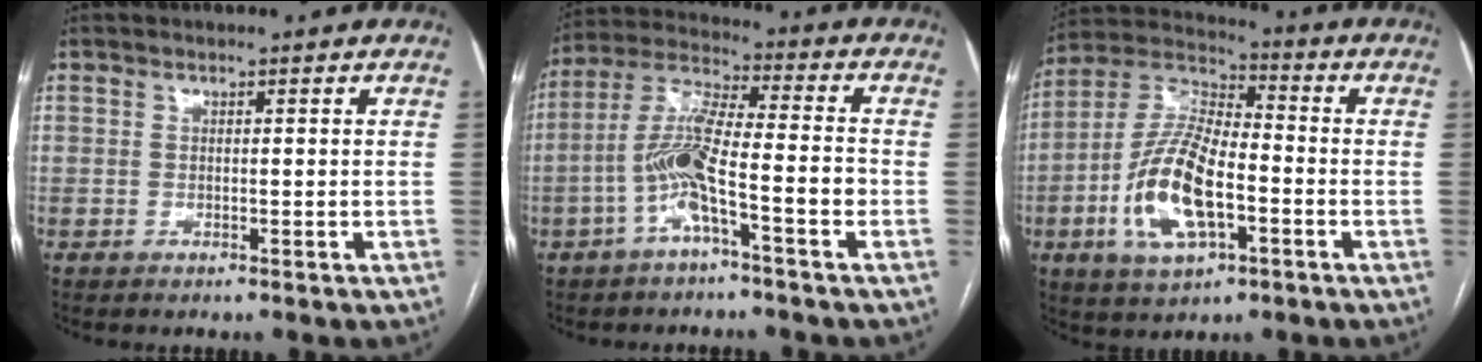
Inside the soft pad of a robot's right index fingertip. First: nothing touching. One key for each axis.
{"total": 10.4, "fx": -3.8, "fy": 1.0, "fz": 9.6, "tx": -0.194, "ty": 0.024, "tz": -0.074}
{"total": 15.2, "fx": -4.4, "fy": 5.7, "fz": 13.4, "tx": -0.284, "ty": 0.006, "tz": -0.080}